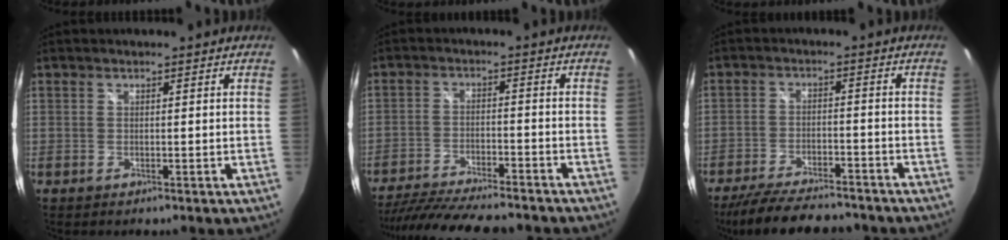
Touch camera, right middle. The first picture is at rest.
{"total": 18.6, "force": [-16.1, 3.4, 8.7], "torque": [-0.170, -0.028, -0.249]}
{"total": 16.1, "force": [-13.7, 4.2, 7.3], "torque": [-0.150, -0.020, -0.209]}